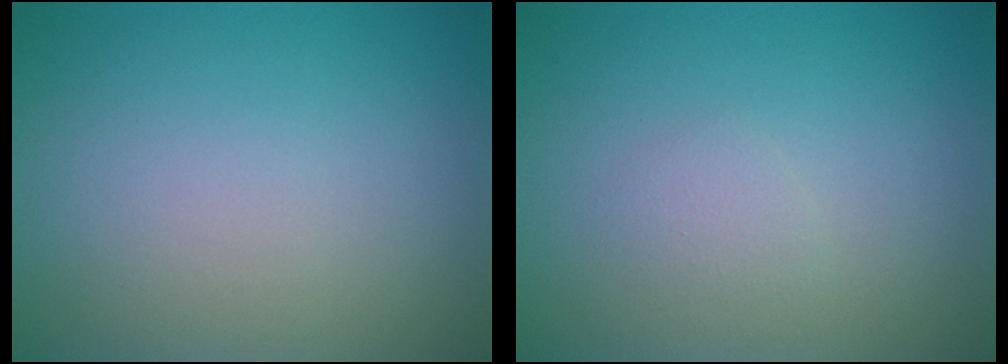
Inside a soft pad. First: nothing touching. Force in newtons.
{"total": 0.9, "press": 0.9, "slide": 0.0}